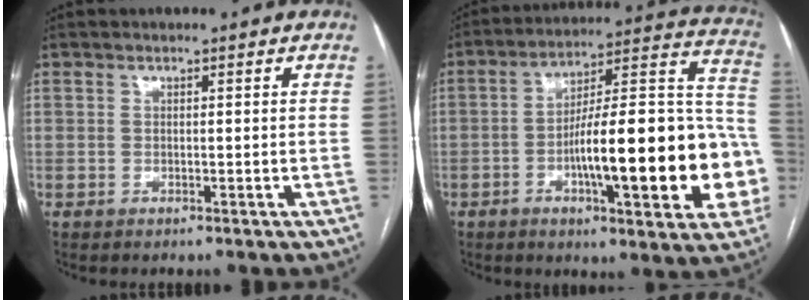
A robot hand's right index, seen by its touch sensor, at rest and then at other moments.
{"total": 25.2, "force": [-6.1, 4.8, 24.0], "torque": [-0.284, 0.027, -0.080]}